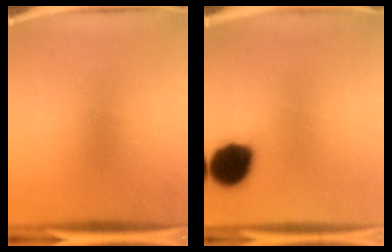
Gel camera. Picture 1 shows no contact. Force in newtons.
{"total": 13.9}